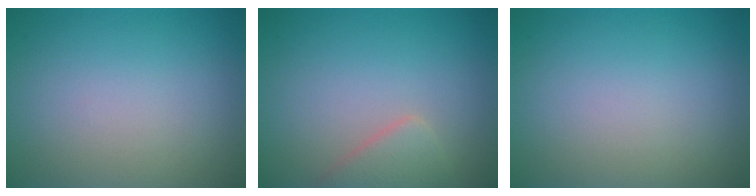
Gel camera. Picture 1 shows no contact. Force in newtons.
{"total": 2.4, "press": 2.4, "slide": 0.2}
{"total": 0.0}